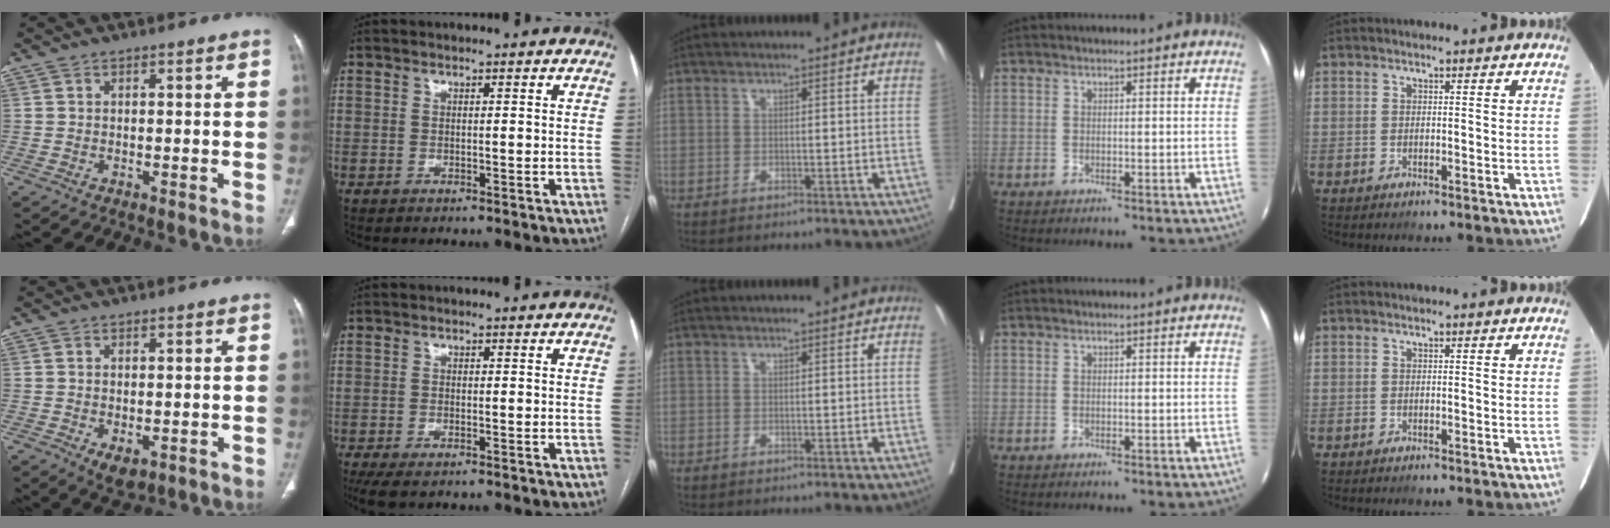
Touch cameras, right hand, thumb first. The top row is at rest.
{"thumb": {"total": 4.2, "force": [-1.4, 2.4, 3.2], "torque": [-0.049, -0.004, -0.012]}, "index": {"total": 4.6, "force": [-3.3, 1.7, 2.8], "torque": [-0.053, -0.011, -0.052]}}